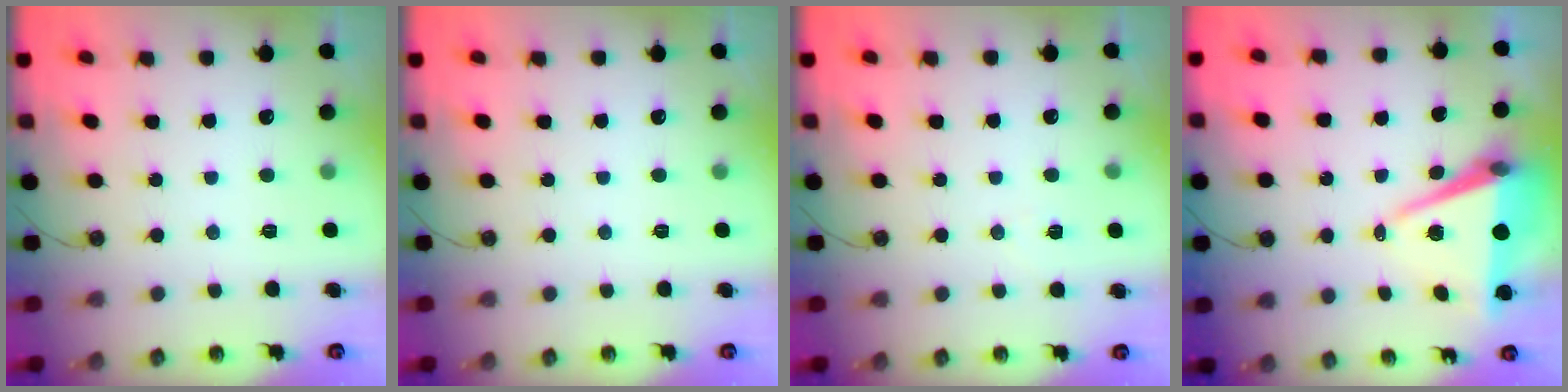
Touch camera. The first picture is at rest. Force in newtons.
{"total": 0.0}
{"total": 3.9, "press": 3.7, "slide": 1.0}
{"total": 8.5, "press": 7.4, "slide": 4.2}